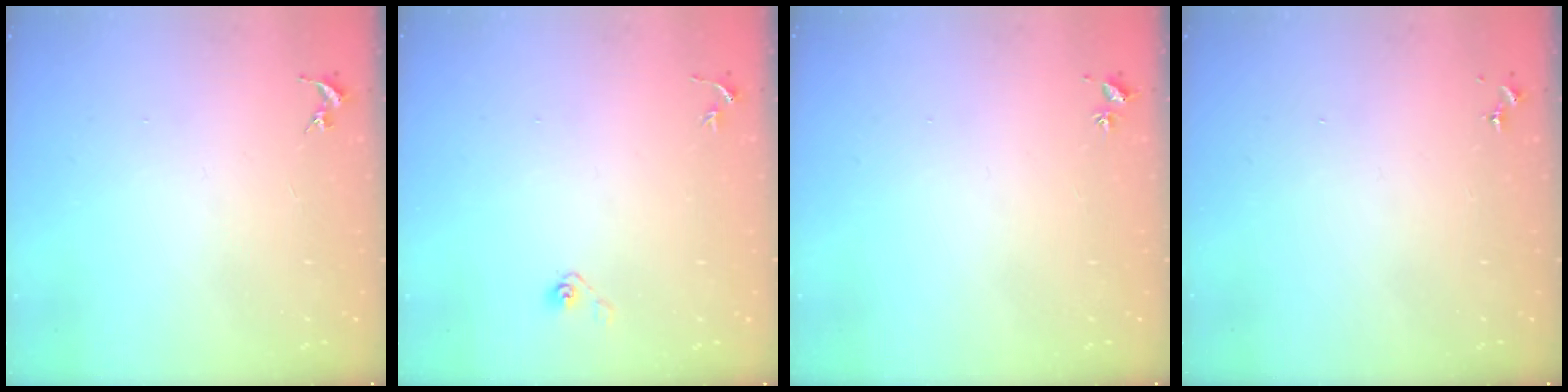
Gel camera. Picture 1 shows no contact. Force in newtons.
{"total": 3.6, "press": 2.9, "slide": 2.0}
{"total": 2.0, "press": 2.0, "slide": 0.3}
{"total": 0.0}